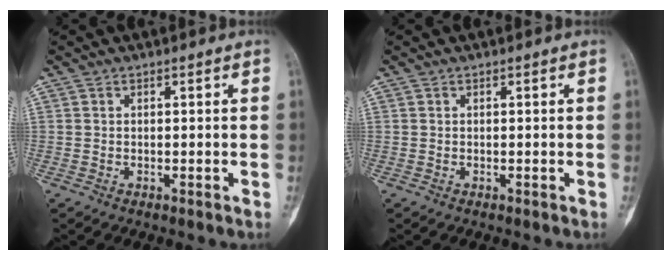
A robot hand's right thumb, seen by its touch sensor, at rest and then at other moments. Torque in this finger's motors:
{"motor_torque": [0.67, 0.06, 0.15, 0.10, 0.08]}